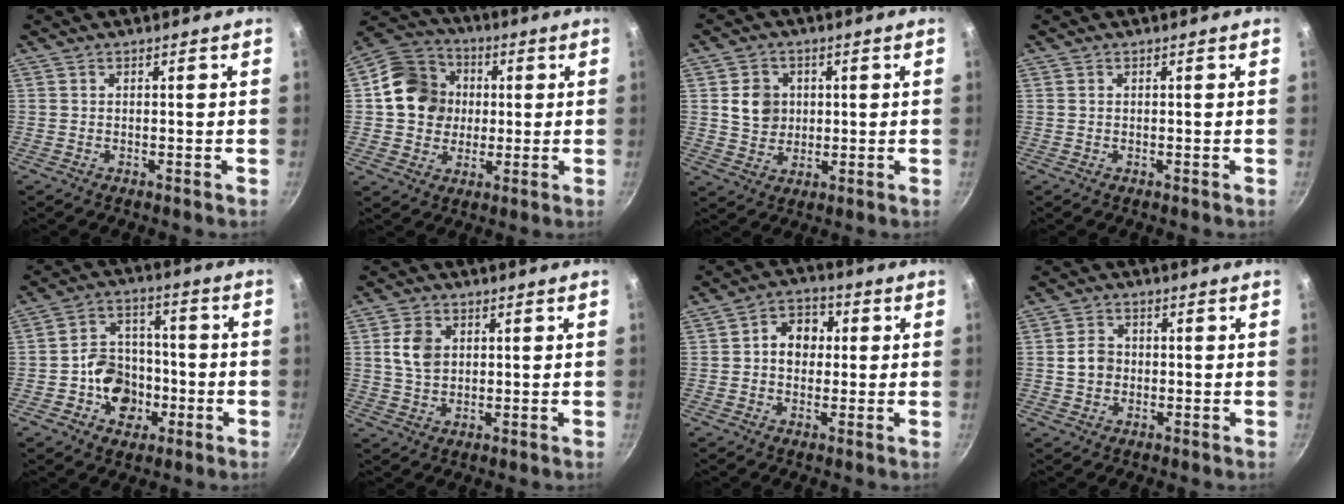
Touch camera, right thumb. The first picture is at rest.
{"total": 13.2, "force": [1.3, 11.7, 6.0], "torque": [-0.077, 0.021, 0.014]}
{"total": 6.8, "force": [1.2, 6.0, 3.0], "torque": [-0.024, -0.002, 0.024]}
{"total": 0.0}
{"total": 11.5, "force": [-3.2, 9.4, 5.7], "torque": [-0.055, 0.032, -0.055]}
{"total": 6.3, "force": [1.4, 4.7, 4.0], "torque": [-0.061, -0.002, 0.025]}
{"total": 7.6, "force": [0.8, 6.1, 4.4], "torque": [-0.028, 0.013, 0.001]}
{"total": 4.5, "force": [-0.2, 3.8, 2.4], "torque": [-0.027, 0.012, -0.007]}